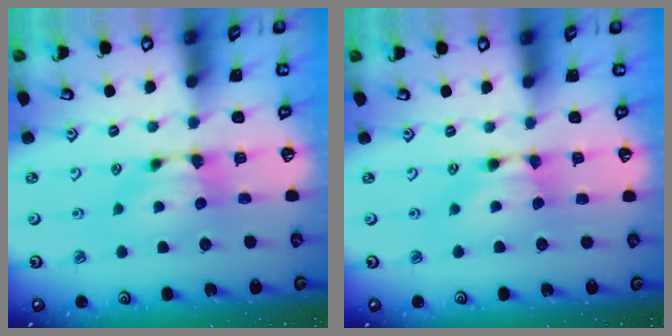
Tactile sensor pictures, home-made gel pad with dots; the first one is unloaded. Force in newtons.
{"total": 1.8, "press": 1.7, "slide": 0.1}